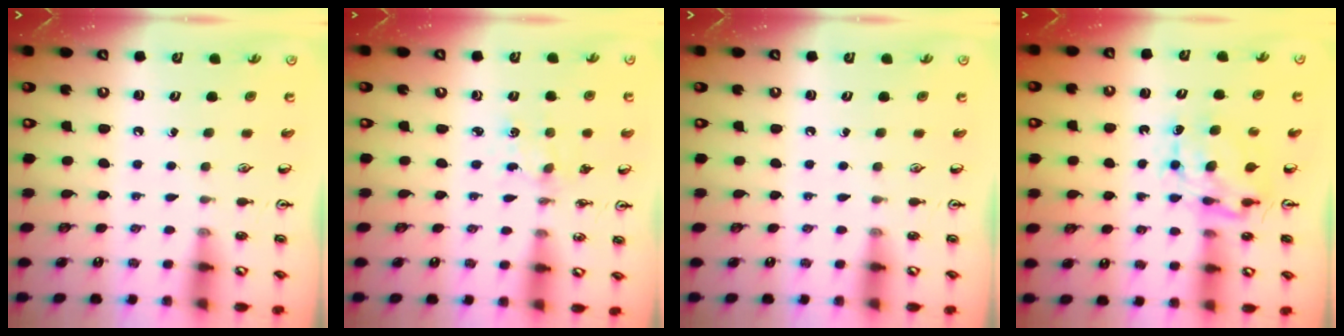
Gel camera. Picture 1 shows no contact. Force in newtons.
{"total": 2.7, "press": 2.6, "slide": 0.4}
{"total": 0.0}
{"total": 7.8, "press": 7.8, "slide": 0.6}